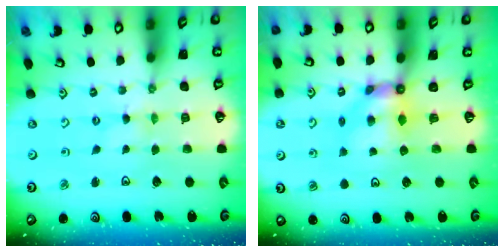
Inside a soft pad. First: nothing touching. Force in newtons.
{"total": 6.3, "press": 6.3, "slide": 0.4}